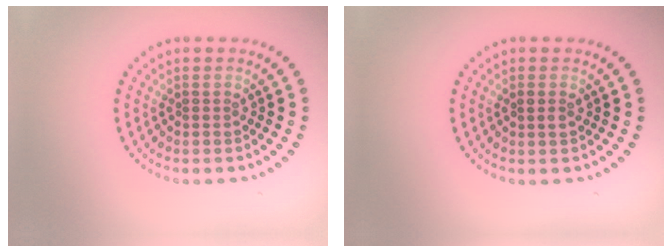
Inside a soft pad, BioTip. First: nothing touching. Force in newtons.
{"total": 0.9, "press": 0.9, "slide": 0.0}